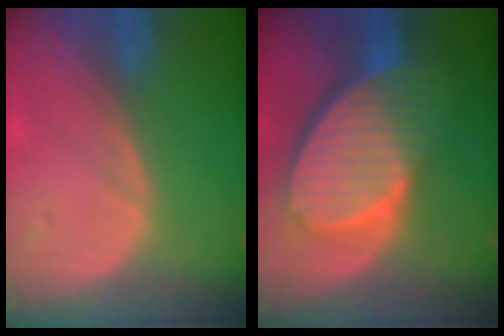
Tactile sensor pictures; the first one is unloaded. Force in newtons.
{"total": 10.2, "press": 9.0, "slide": 4.9}